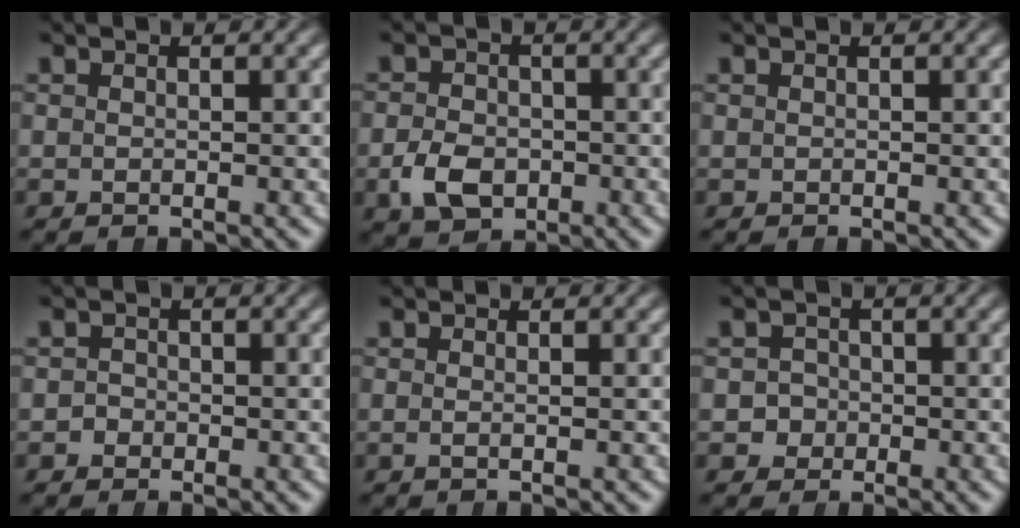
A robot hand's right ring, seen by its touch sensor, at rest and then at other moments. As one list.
[{"total": 3.2, "force": [-1.3, 2.3, 1.8], "torque": [-0.037, -0.018, -0.016]}, {"total": 0.0}, {"total": 1.0, "force": [-0.6, 0.8, -0.3], "torque": [0.000, -0.011, -0.010]}, {"total": 0.7, "force": [-0.4, 0.0, 0.5], "torque": [-0.026, -0.014, -0.006]}, {"total": 3.8, "force": [-0.7, 3.7, 0.4], "torque": [-0.028, -0.007, -0.020]}]